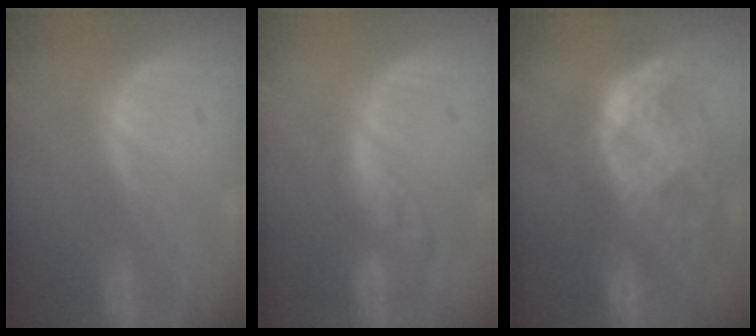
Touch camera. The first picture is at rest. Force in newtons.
{"total": 5.4, "press": 4.7, "slide": 2.7}
{"total": 10.1, "press": 9.0, "slide": 4.7}